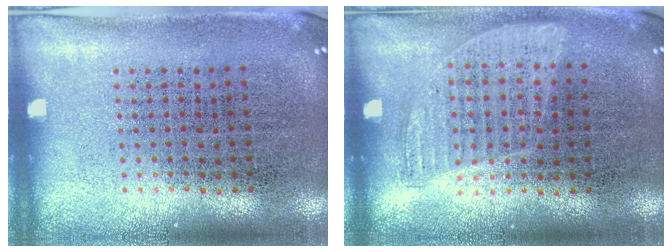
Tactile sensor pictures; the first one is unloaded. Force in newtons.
{"total": 0.8, "press": 0.8, "slide": 0.3}